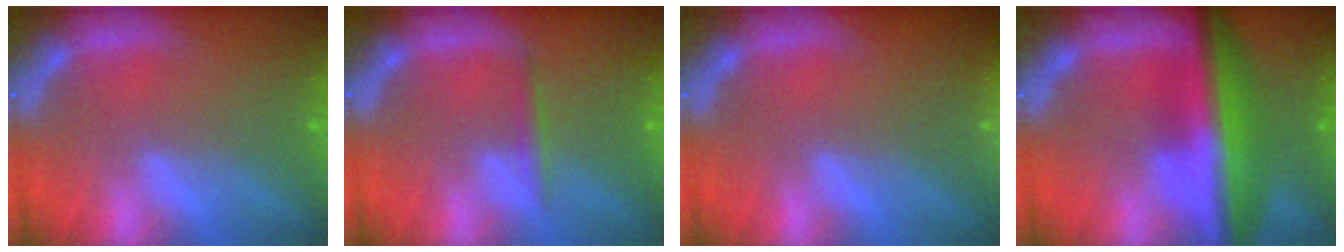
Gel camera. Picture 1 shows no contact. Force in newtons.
{"total": 1.4}
{"total": 2.9}
{"total": 10.1}